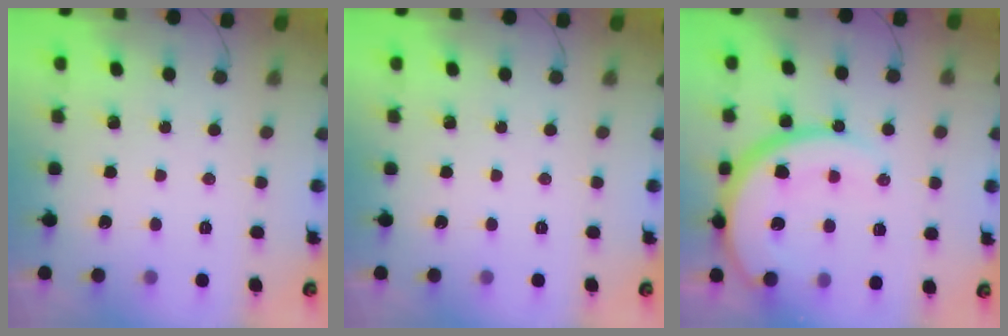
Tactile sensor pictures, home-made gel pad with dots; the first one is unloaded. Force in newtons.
{"total": 0.0}
{"total": 17.2, "press": 17.1, "slide": 1.8}